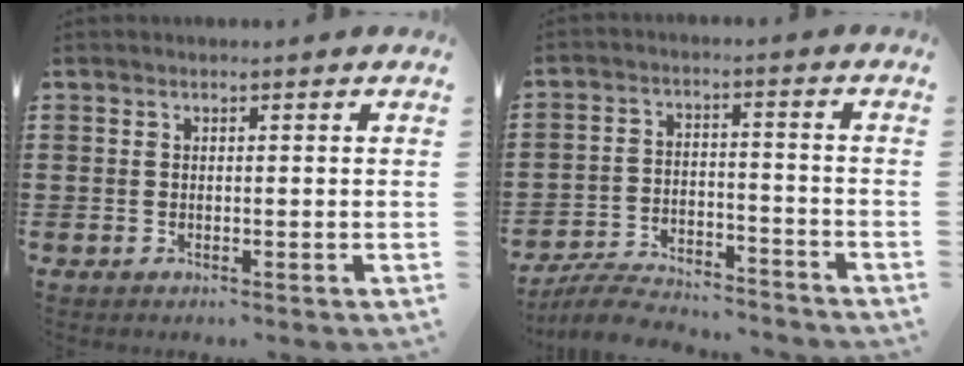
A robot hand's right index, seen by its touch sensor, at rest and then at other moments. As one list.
[{"total": 6.3, "force": [-6.1, 0.9, 1.4], "torque": [-0.033, 0.010, -0.119]}]